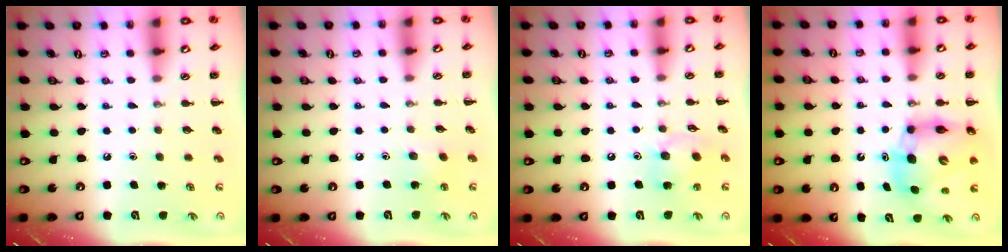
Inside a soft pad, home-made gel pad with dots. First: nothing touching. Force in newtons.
{"total": 6.3, "press": 6.1, "slide": 1.6}
{"total": 10.3, "press": 10.2, "slide": 1.2}
{"total": 10.4, "press": 9.9, "slide": 3.2}